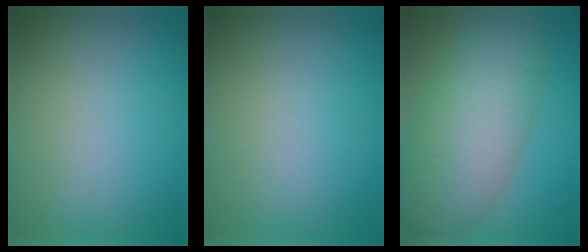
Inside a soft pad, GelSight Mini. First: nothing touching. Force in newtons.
{"total": 0.0}
{"total": 9.2, "press": 9.2, "slide": 0.4}